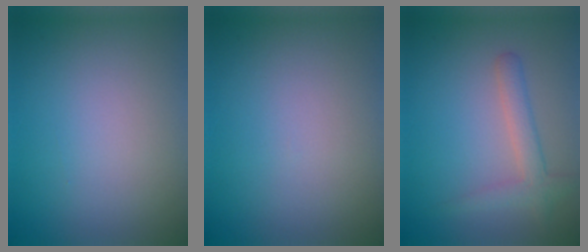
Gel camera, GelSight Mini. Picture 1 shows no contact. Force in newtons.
{"total": 0.0}
{"total": 2.6, "press": 2.6, "slide": 0.2}